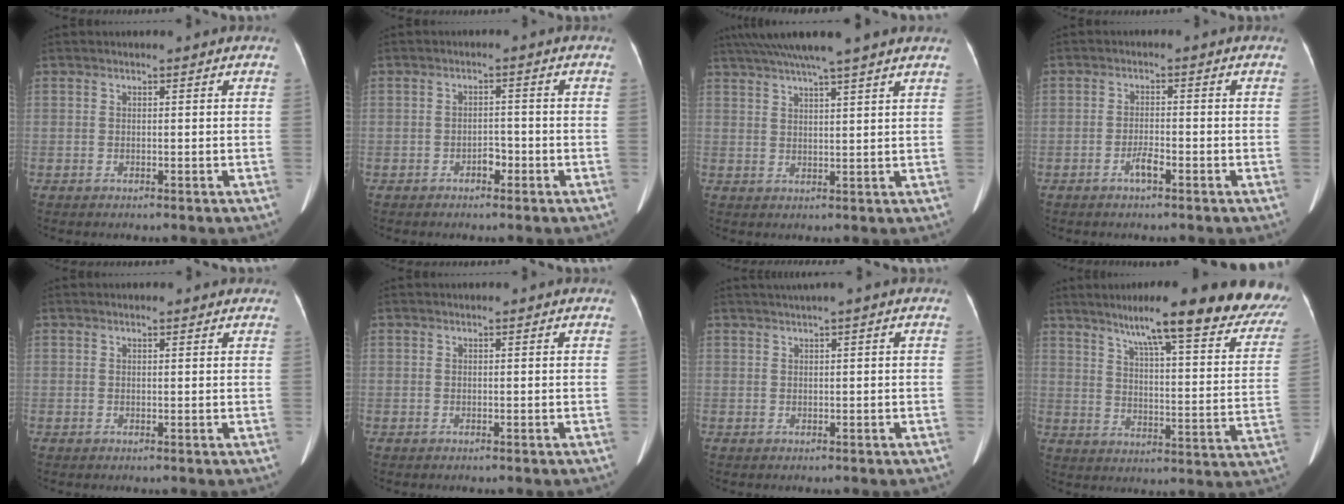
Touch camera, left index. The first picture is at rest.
{"total": 1.9, "force": [-1.2, 1.0, 1.0], "torque": [-0.011, 0.005, -0.020]}
{"total": 11.7, "force": [9.7, -1.0, 6.5], "torque": [-0.112, 0.029, 0.135]}
{"total": 2.2, "force": [-1.5, 0.3, 1.7], "torque": [-0.033, 0.000, -0.027]}
{"total": 1.7, "force": [1.3, 0.5, 0.9], "torque": [-0.014, 0.014, 0.017]}
{"total": 0.0}
{"total": 2.0, "force": [1.1, -0.3, 1.6], "torque": [-0.036, 0.014, 0.026]}
{"total": 26.7, "force": [21.3, 3.3, 15.7], "torque": [-0.198, -0.031, 0.267]}